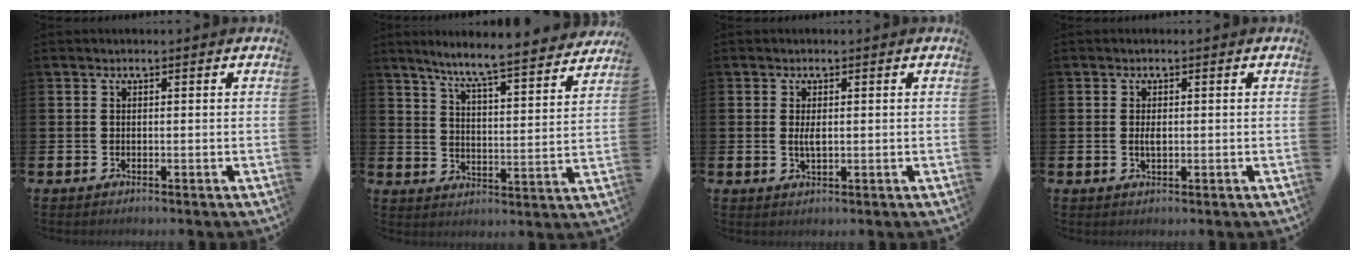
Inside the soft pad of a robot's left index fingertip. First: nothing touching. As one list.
[{"total": 7.4, "force": [6.8, -0.1, 2.7], "torque": [-0.075, -0.054, 0.114]}, {"total": 1.9, "force": [0.2, 0.7, 1.7], "torque": [-0.024, -0.003, 0.001]}, {"total": 1.5, "force": [0.1, 0.7, 1.3], "torque": [-0.024, 0.003, -0.001]}]